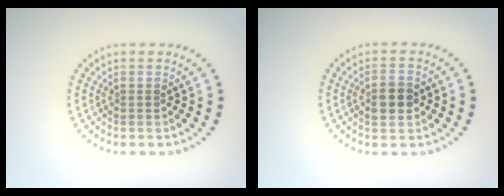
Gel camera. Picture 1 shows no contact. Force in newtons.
{"total": 2.9, "press": 2.9, "slide": 0.2}